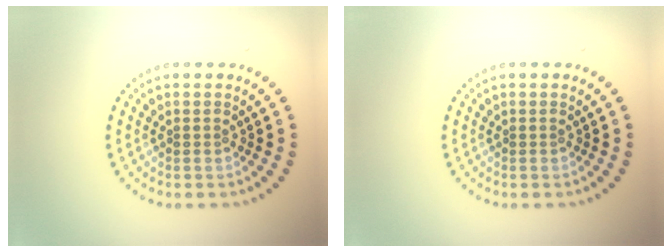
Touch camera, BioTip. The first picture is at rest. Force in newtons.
{"total": 0.0}